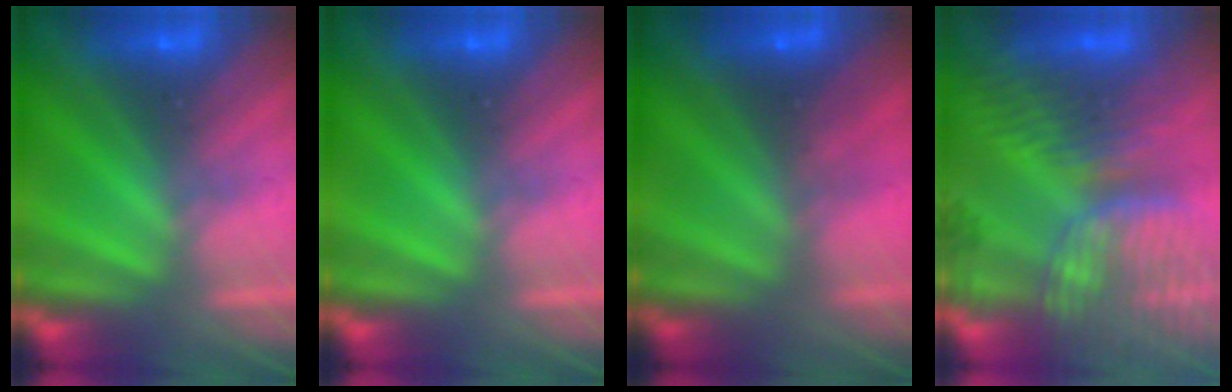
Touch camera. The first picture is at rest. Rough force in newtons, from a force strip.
{"total": 0.0}
{"total": 2.2}
{"total": 9.5}